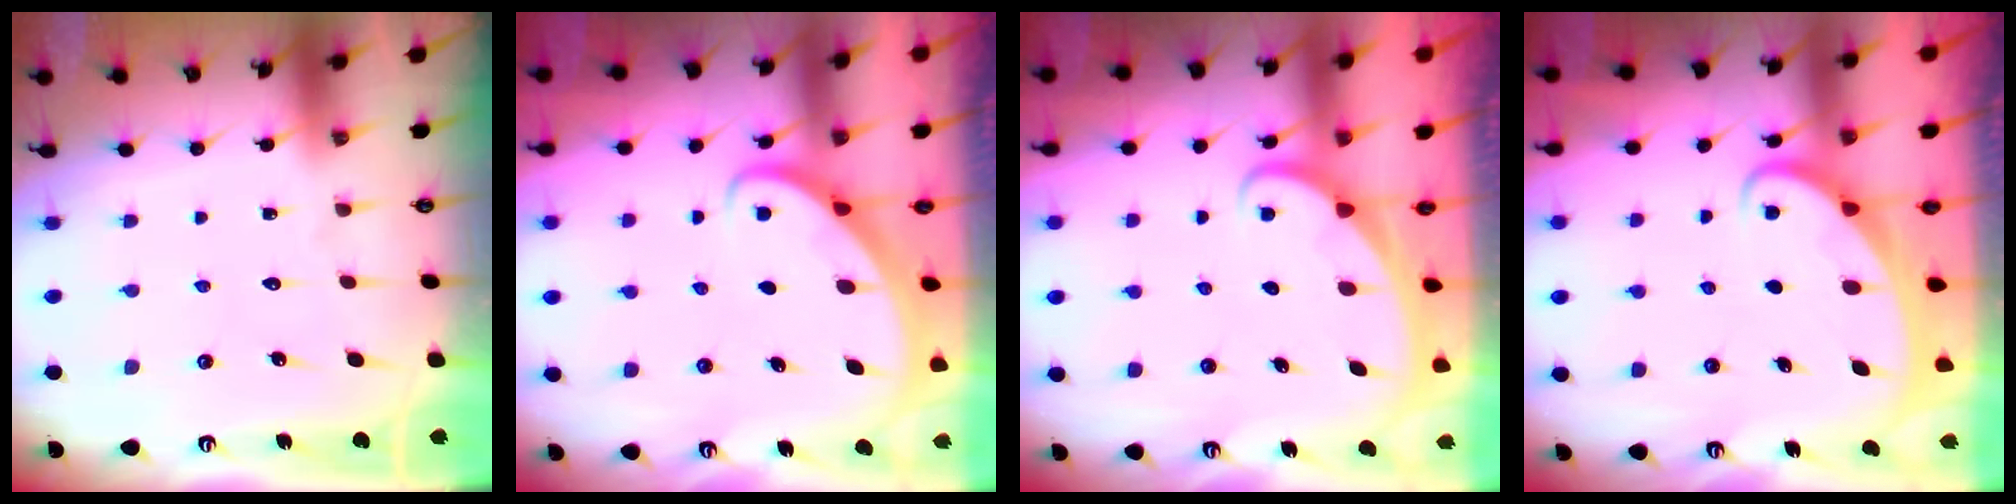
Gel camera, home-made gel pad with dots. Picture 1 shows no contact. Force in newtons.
{"total": 2.8, "press": 2.8, "slide": 0.2}
{"total": 1.7, "press": 1.7, "slide": 0.1}
{"total": 2.0, "press": 2.0, "slide": 0.0}